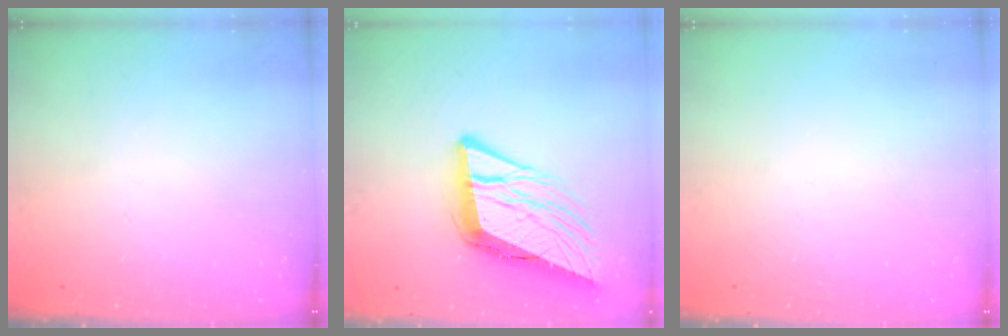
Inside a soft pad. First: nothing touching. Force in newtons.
{"total": 15.3, "press": 15.1, "slide": 2.7}
{"total": 0.0}